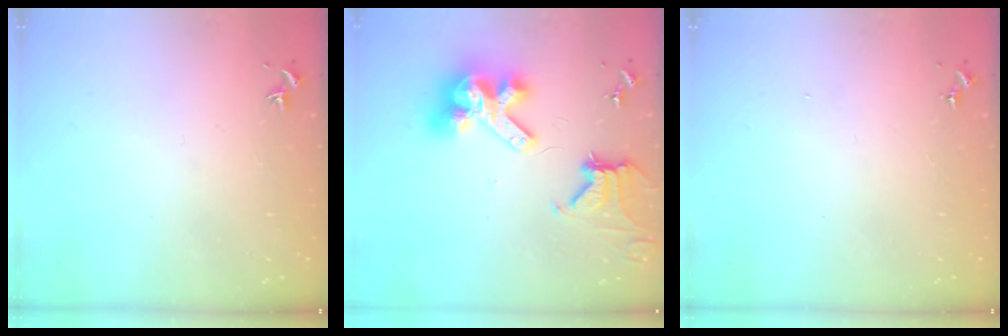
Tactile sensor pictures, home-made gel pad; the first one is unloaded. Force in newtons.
{"total": 15.5, "press": 15.3, "slide": 1.9}
{"total": 0.0}